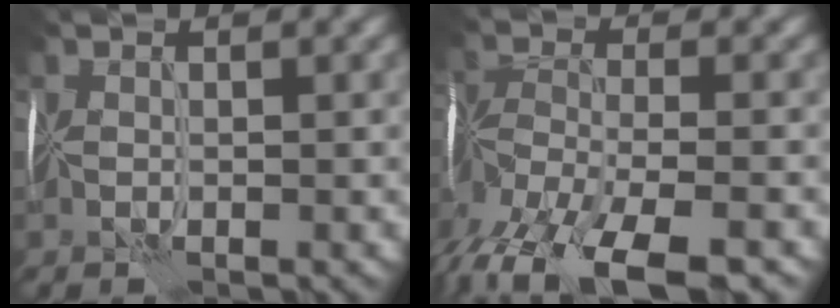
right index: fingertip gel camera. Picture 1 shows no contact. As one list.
[{"total": 11.3, "force": [-8.5, 4.2, 6.2], "torque": [-0.142, -0.022, -0.132]}]